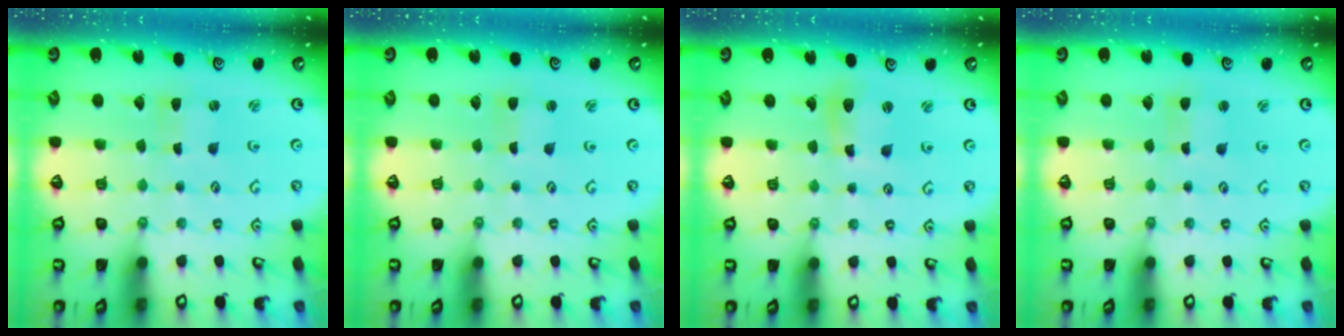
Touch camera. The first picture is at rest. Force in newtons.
{"total": 2.0, "press": 2.0, "slide": 0.3}
{"total": 8.1, "press": 8.1, "slide": 1.1}
{"total": 1.5, "press": 1.5, "slide": 0.2}